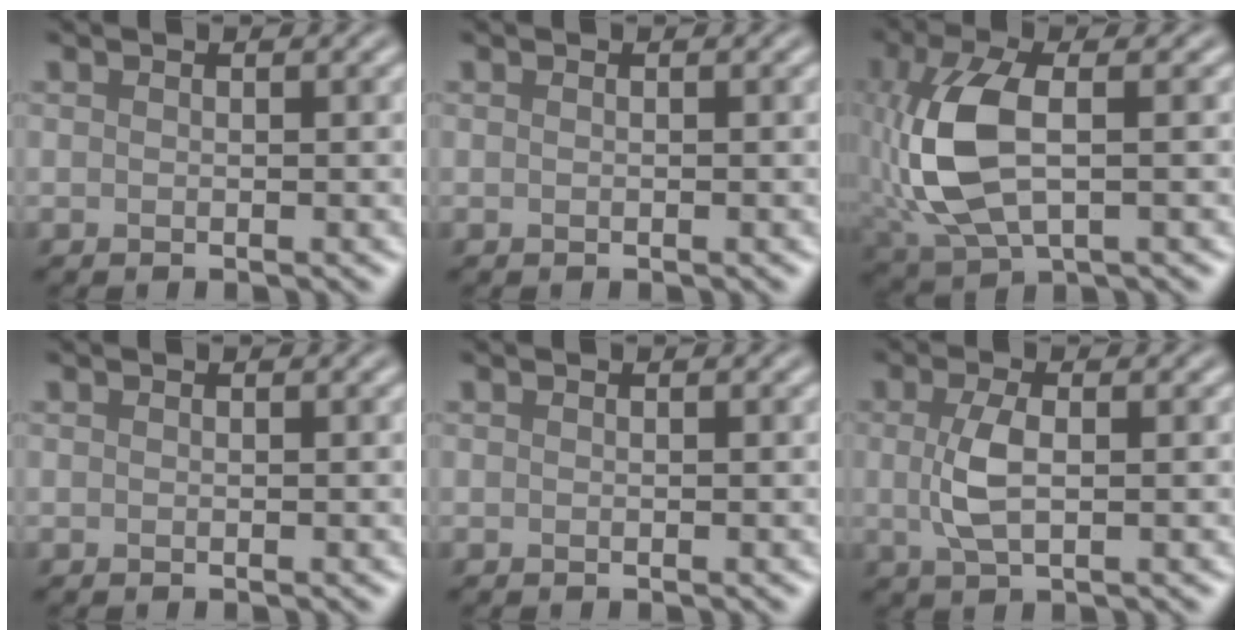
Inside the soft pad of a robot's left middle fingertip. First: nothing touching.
{"total": 0.0}
{"total": 7.8, "force": [-0.4, 3.9, 6.7], "torque": [-0.164, 0.003, -0.006]}
{"total": 0.0}
{"total": 0.0}
{"total": 3.2, "force": [0.2, 1.3, 2.9], "torque": [-0.071, 0.000, 0.002]}